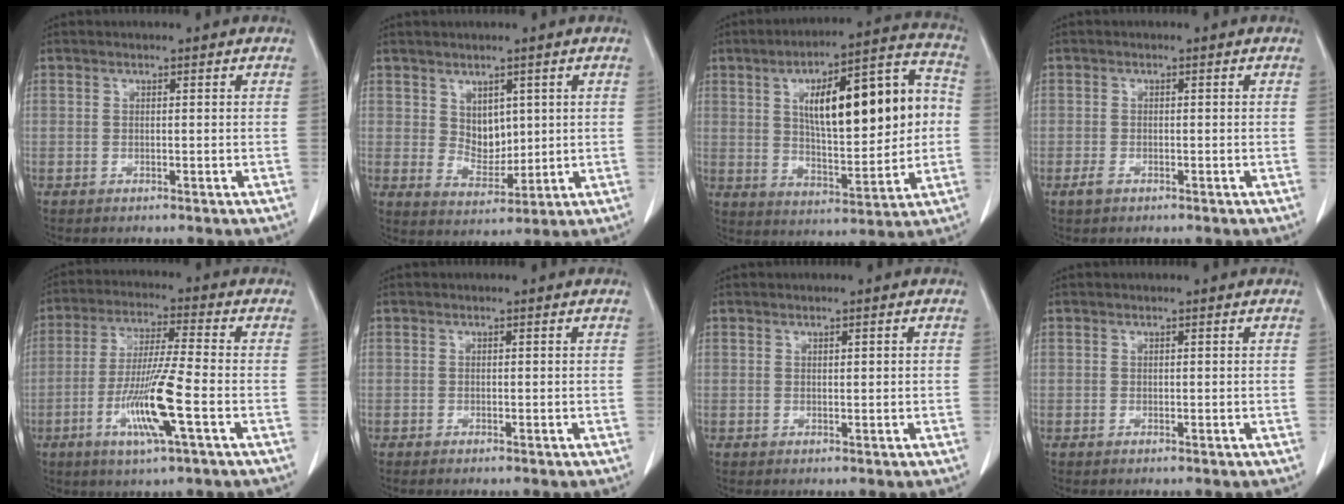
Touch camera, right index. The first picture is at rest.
{"total": 4.7, "force": [1.6, 3.3, 3.0], "torque": [-0.051, -0.004, 0.040]}
{"total": 19.9, "force": [3.0, 6.2, 18.7], "torque": [-0.283, 0.036, 0.052]}
{"total": 1.5, "force": [-0.9, 0.9, 0.8], "torque": [-0.020, 0.001, -0.013]}
{"total": 11.3, "force": [-3.9, -0.1, 10.6], "torque": [-0.210, -0.014, -0.075]}
{"total": 0.7, "force": [-0.6, 0.1, 0.4], "torque": [-0.012, -0.002, -0.008]}
{"total": 0.7, "force": [0.2, 0.2, 0.7], "torque": [-0.012, 0.002, 0.004]}
{"total": 0.0}